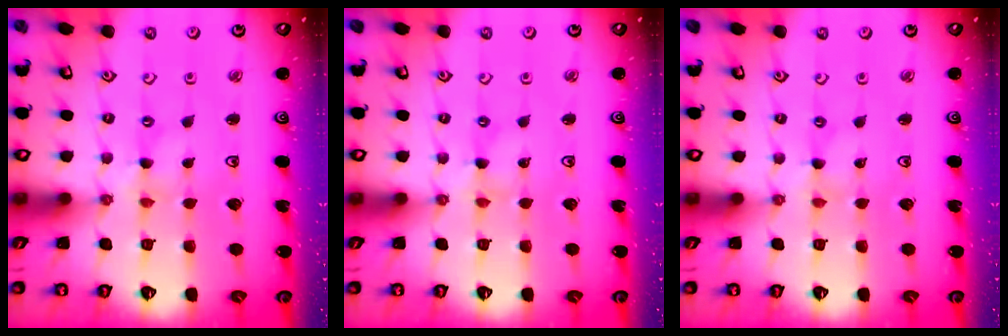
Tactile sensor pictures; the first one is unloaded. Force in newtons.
{"total": 0.0}
{"total": 0.0}